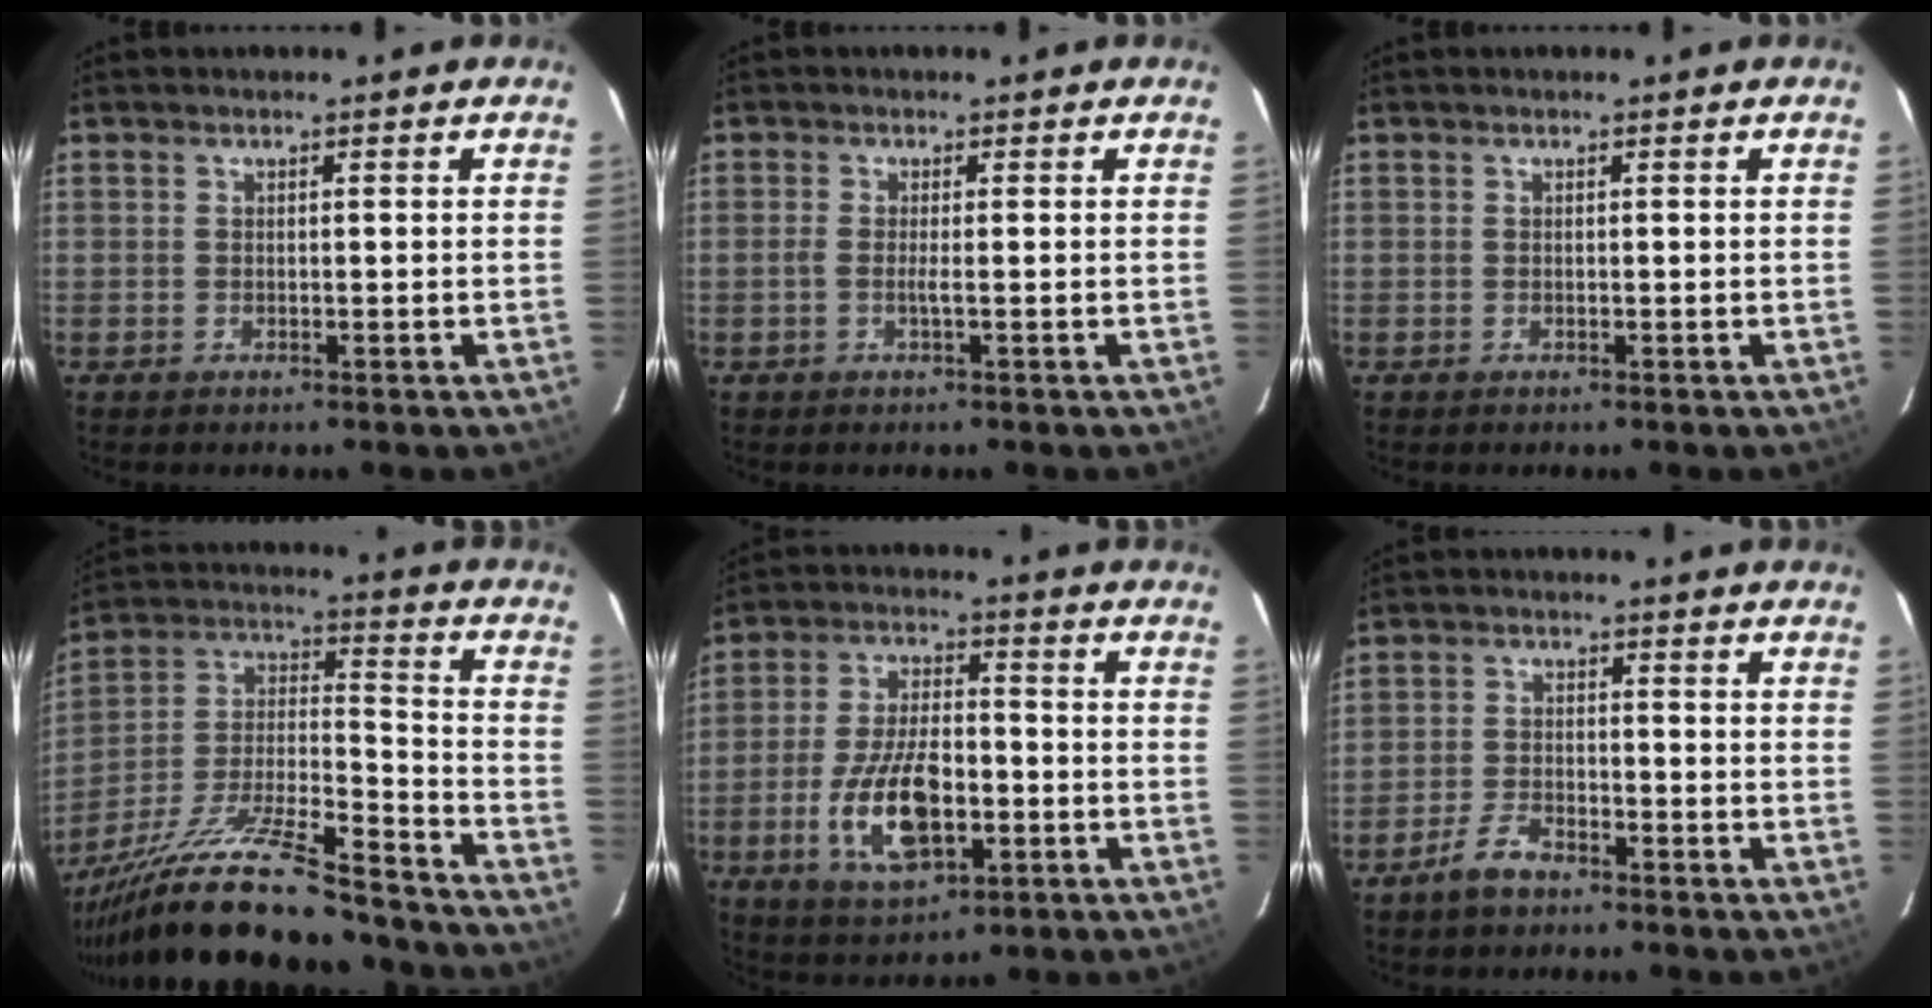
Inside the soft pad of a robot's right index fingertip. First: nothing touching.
{"total": 1.5, "force": [-0.4, -0.3, 1.4], "torque": [-0.029, -0.002, -0.011]}
{"total": 0.0}
{"total": 26.2, "force": [-21.1, 5.1, 14.6], "torque": [-0.269, -0.019, -0.329]}
{"total": 14.4, "force": [-4.4, 6.9, 11.8], "torque": [-0.239, -0.001, -0.070]}
{"total": 4.9, "force": [-3.8, 2.0, 2.4], "torque": [-0.065, 0.003, -0.071]}